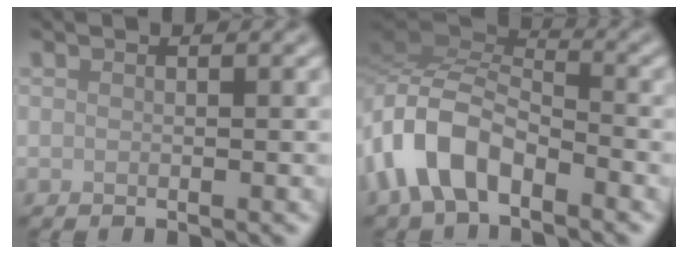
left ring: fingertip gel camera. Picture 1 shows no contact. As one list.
[{"total": 7.0, "force": [-3.9, 3.7, 4.4], "torque": [-0.083, 0.006, -0.092]}]